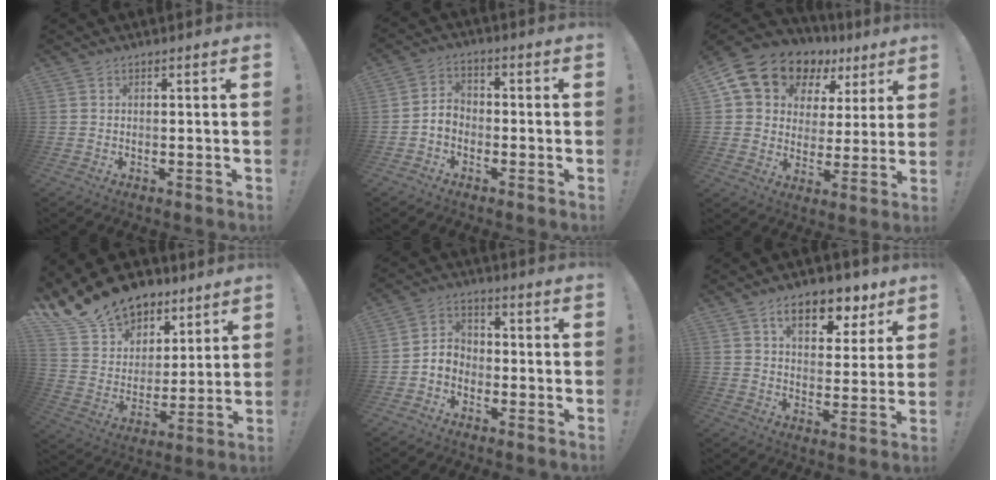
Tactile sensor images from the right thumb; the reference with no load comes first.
{"total": 4.6, "force": [-2.2, 3.4, 2.2], "torque": [-0.035, 0.014, -0.037]}
{"total": 13.0, "force": [8.4, 8.5, 5.3], "torque": [-0.098, -0.050, 0.158]}
{"total": 18.7, "force": [14.1, 11.2, 5.3], "torque": [-0.105, -0.096, 0.283]}
{"total": 5.5, "force": [-2.8, 4.3, 2.0], "torque": [-0.045, 0.023, -0.050]}
{"total": 11.6, "force": [7.0, 6.2, 6.9], "torque": [-0.091, -0.039, 0.121]}